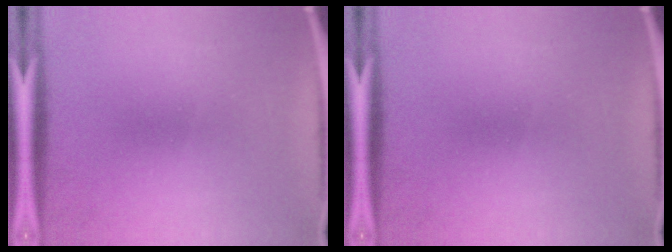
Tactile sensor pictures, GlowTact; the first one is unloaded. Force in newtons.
{"total": 0.0}